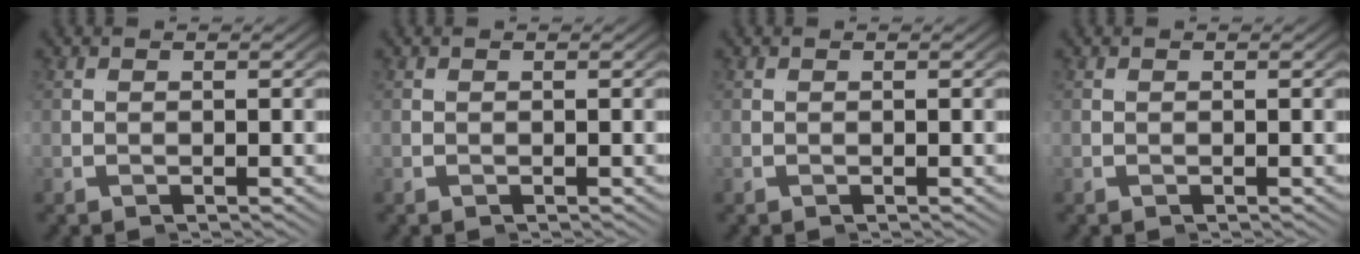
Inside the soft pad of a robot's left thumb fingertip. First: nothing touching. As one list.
[{"total": 0.0}, {"total": 0.0}, {"total": 0.0}]